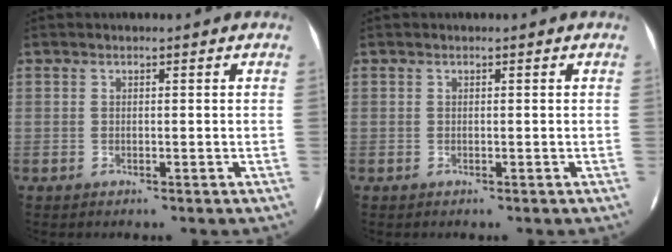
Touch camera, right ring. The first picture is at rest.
{"total": 0.0}